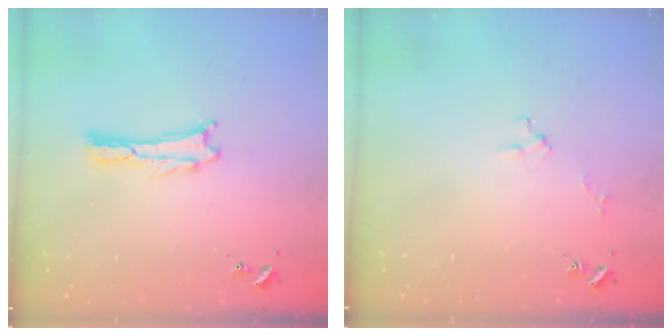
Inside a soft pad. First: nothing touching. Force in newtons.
{"total": 2.0, "press": 2.0, "slide": 0.1}